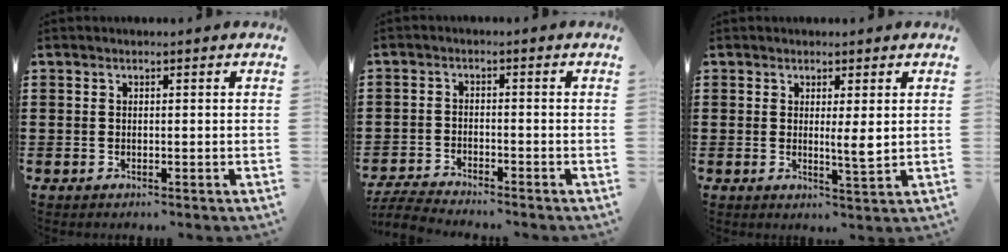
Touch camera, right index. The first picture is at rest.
{"total": 3.9, "force": [-3.8, 0.1, 0.6], "torque": [-0.024, -0.007, -0.082]}
{"total": 3.0, "force": [0.7, 0.2, 3.0], "torque": [-0.042, -0.010, 0.007]}